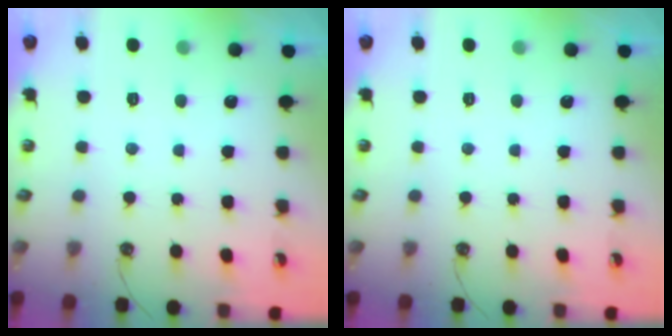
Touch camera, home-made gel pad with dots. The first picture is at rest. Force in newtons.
{"total": 0.0}